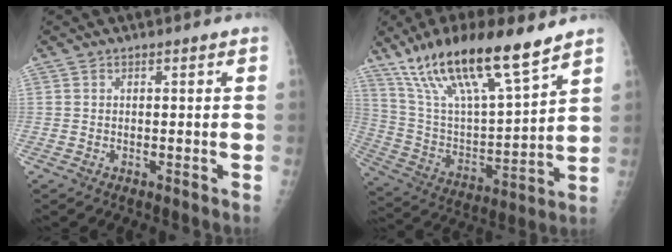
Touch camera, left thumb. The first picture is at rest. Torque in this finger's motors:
{"motor_torque": [1.97, 1.96, 1.44, -1.33, 0.23]}